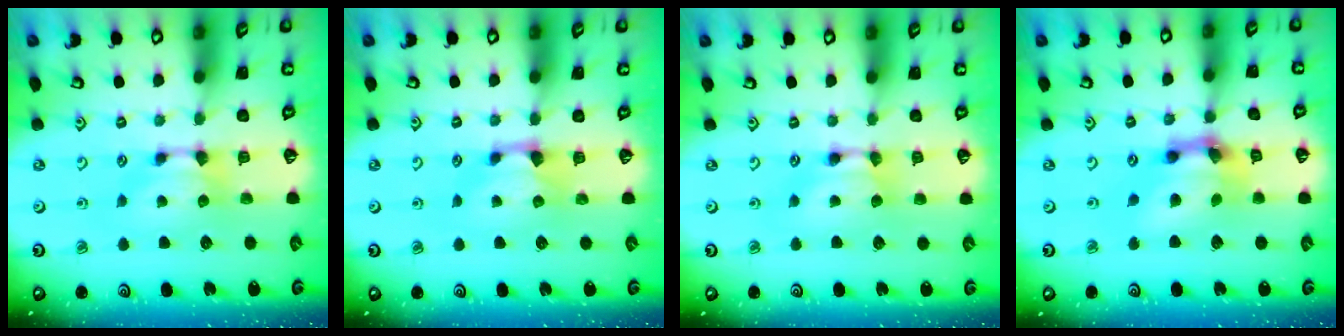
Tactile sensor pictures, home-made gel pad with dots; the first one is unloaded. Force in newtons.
{"total": 0.6, "press": 0.1, "slide": 0.6}
{"total": 1.6, "press": 1.6, "slide": 0.2}
{"total": 7.7, "press": 7.2, "slide": 2.8}